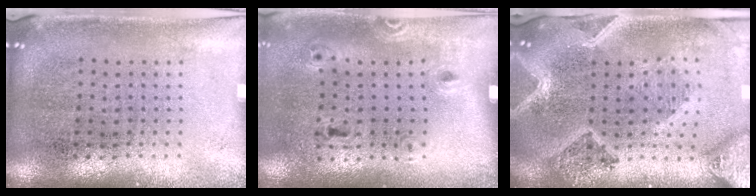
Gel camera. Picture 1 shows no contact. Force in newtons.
{"total": 1.5, "press": 0.9, "slide": 1.2}
{"total": 3.6, "press": 3.0, "slide": 2.1}